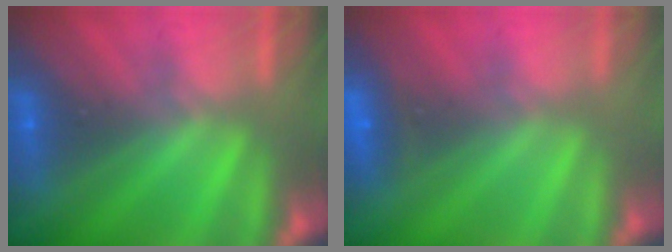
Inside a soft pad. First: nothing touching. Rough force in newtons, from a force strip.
{"total": 2.4}